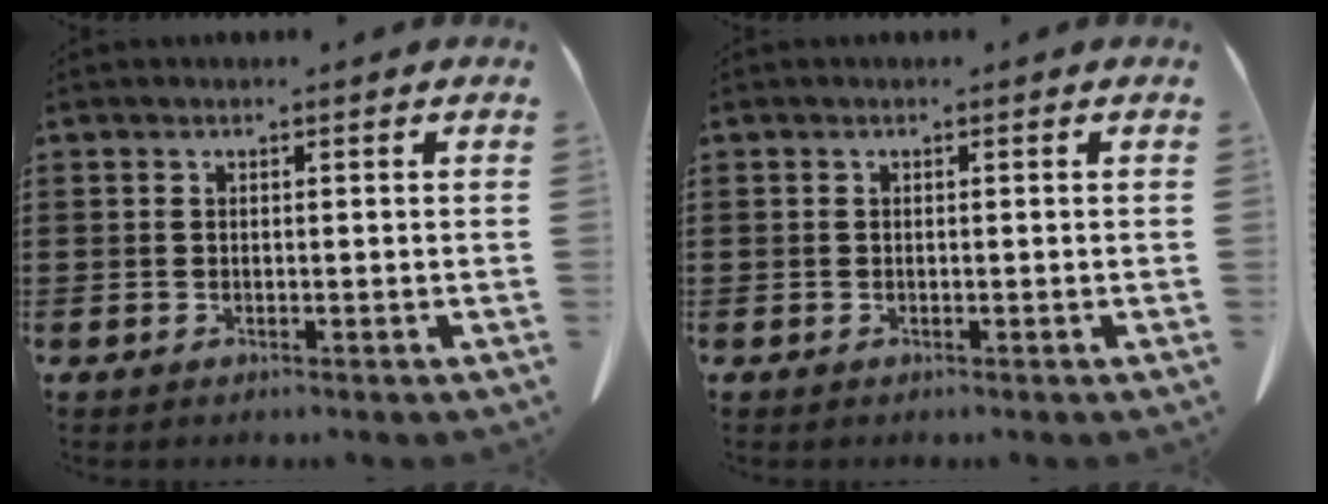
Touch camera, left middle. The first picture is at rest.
{"total": 0.0}